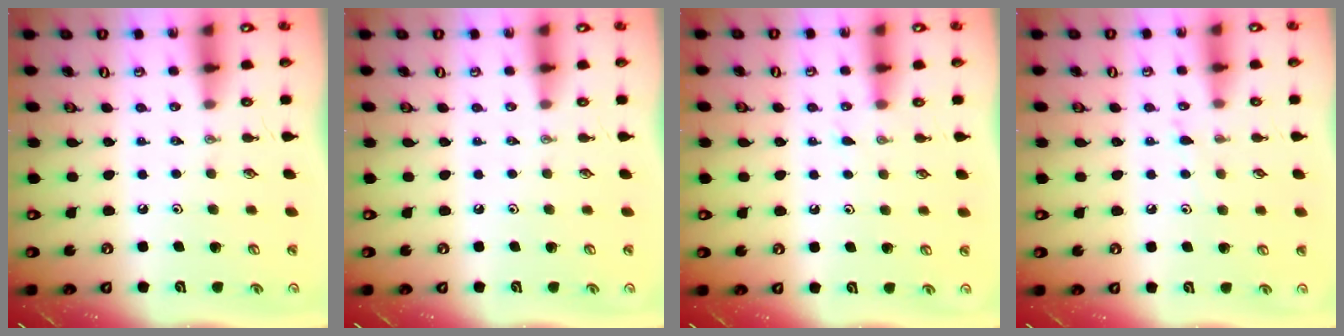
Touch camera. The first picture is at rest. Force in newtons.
{"total": 0.0}
{"total": 2.9, "press": 2.8, "slide": 0.4}
{"total": 4.0, "press": 4.0, "slide": 0.5}